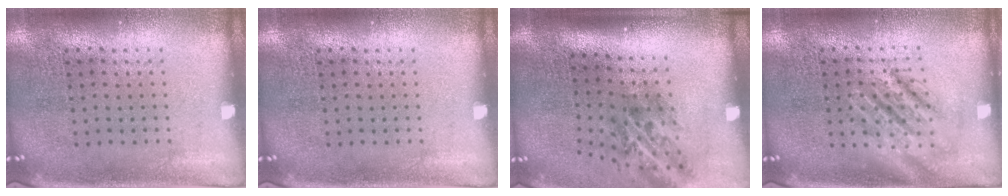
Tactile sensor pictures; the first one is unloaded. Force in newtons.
{"total": 0.0}
{"total": 2.1, "press": 1.4, "slide": 1.6}
{"total": 2.5, "press": 2.5, "slide": 0.3}